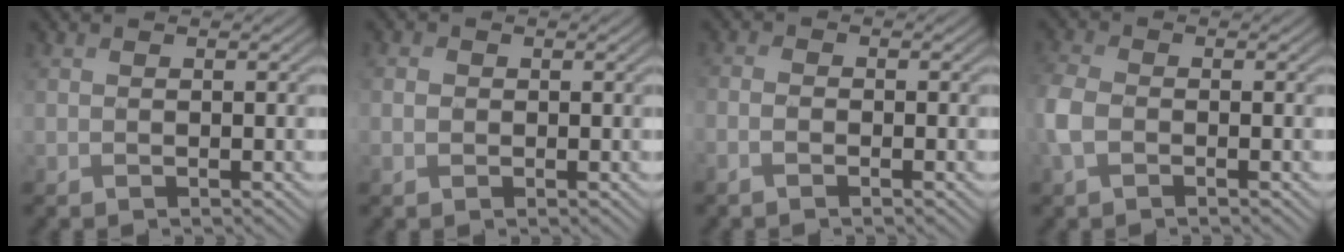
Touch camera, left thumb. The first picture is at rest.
{"total": 1.6, "force": [-0.4, 1.4, 0.7], "torque": [-0.015, 0.001, -0.014]}
{"total": 1.2, "force": [-1.2, 0.0, 0.1], "torque": [0.005, 0.002, -0.031]}
{"total": 3.5, "force": [-1.8, 2.1, 2.3], "torque": [-0.067, -0.001, -0.047]}